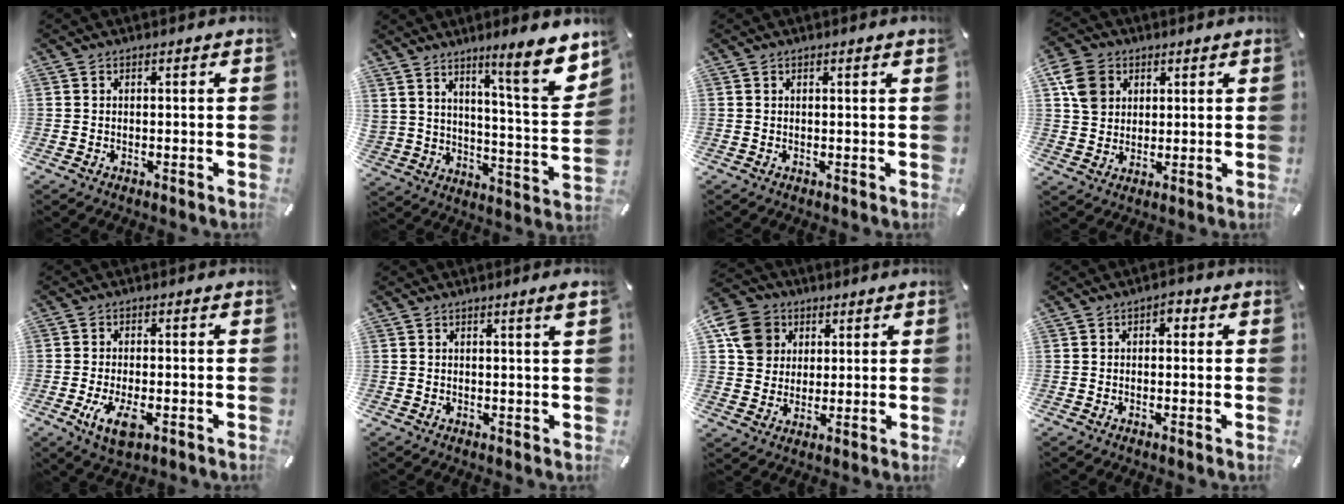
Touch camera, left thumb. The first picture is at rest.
{"total": 13.4, "force": [10.2, 2.5, 8.3], "torque": [-0.119, -0.087, 0.164]}
{"total": 0.7, "force": [0.3, 0.0, 0.7], "torque": [-0.011, 0.001, 0.005]}
{"total": 8.7, "force": [2.9, 7.4, 3.6], "torque": [-0.077, 0.002, 0.056]}
{"total": 6.6, "force": [-2.3, 2.8, 5.5], "torque": [-0.111, -0.011, -0.041]}
{"total": 2.6, "force": [1.2, 0.0, 2.3], "torque": [-0.036, -0.004, 0.018]}
{"total": 10.6, "force": [3.8, 9.2, 3.7], "torque": [-0.073, -0.003, 0.078]}
{"total": 2.0, "force": [0.1, 1.4, 1.3], "torque": [-0.020, 0.006, -0.004]}